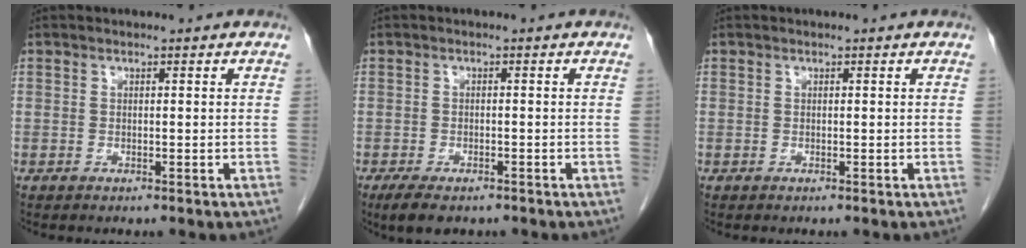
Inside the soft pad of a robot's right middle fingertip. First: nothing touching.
{"total": 4.7, "force": [-3.3, 1.9, 2.7], "torque": [-0.046, -0.009, -0.047]}
{"total": 0.0}